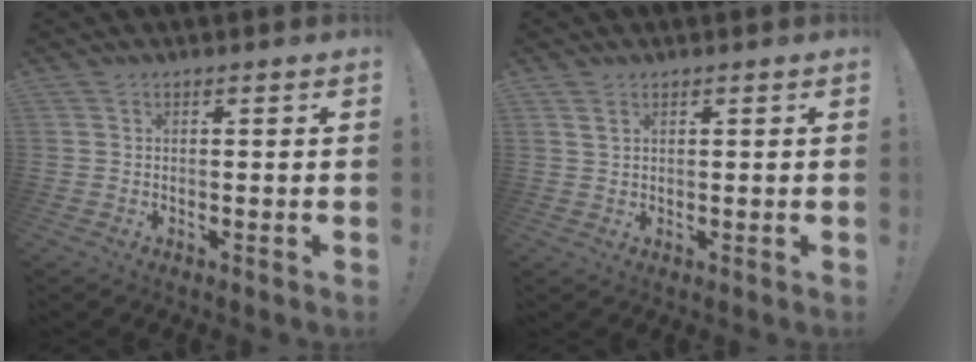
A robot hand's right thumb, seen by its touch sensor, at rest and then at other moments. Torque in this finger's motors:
{"motor_torque": [-0.05, 0.08, -0.10, 0.10, -0.06]}